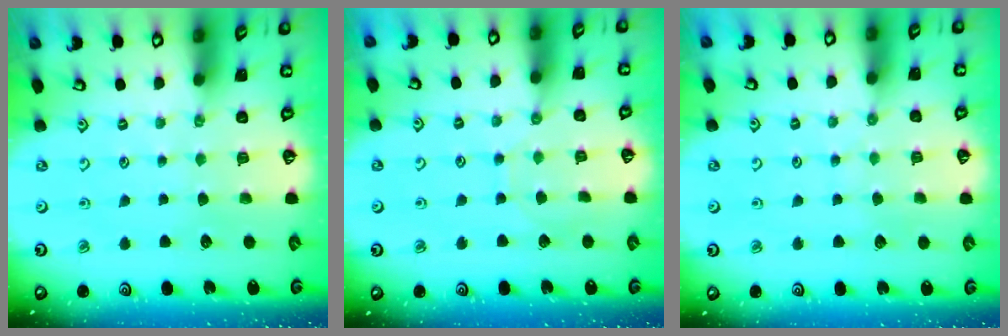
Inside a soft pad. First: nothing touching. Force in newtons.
{"total": 4.7, "press": 4.7, "slide": 0.3}
{"total": 3.9, "press": 3.9, "slide": 0.4}